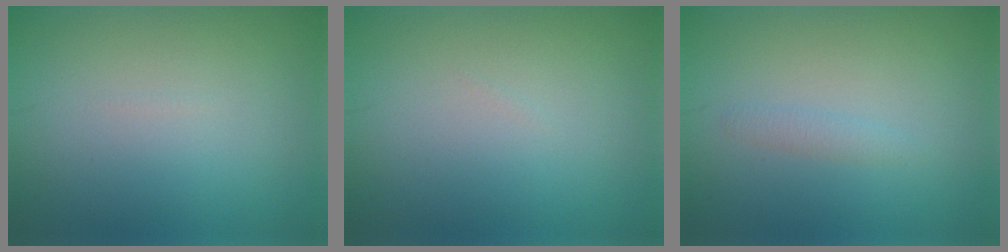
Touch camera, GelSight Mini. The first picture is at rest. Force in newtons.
{"total": 0.0}
{"total": 1.0, "press": 0.9, "slide": 0.1}